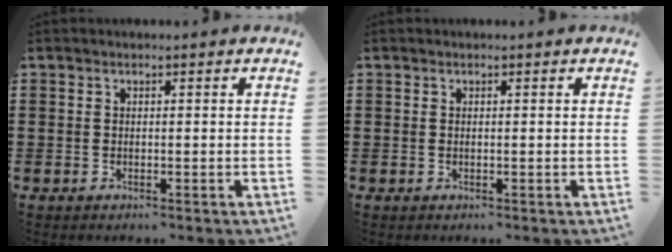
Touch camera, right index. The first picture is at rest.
{"total": 0.0}